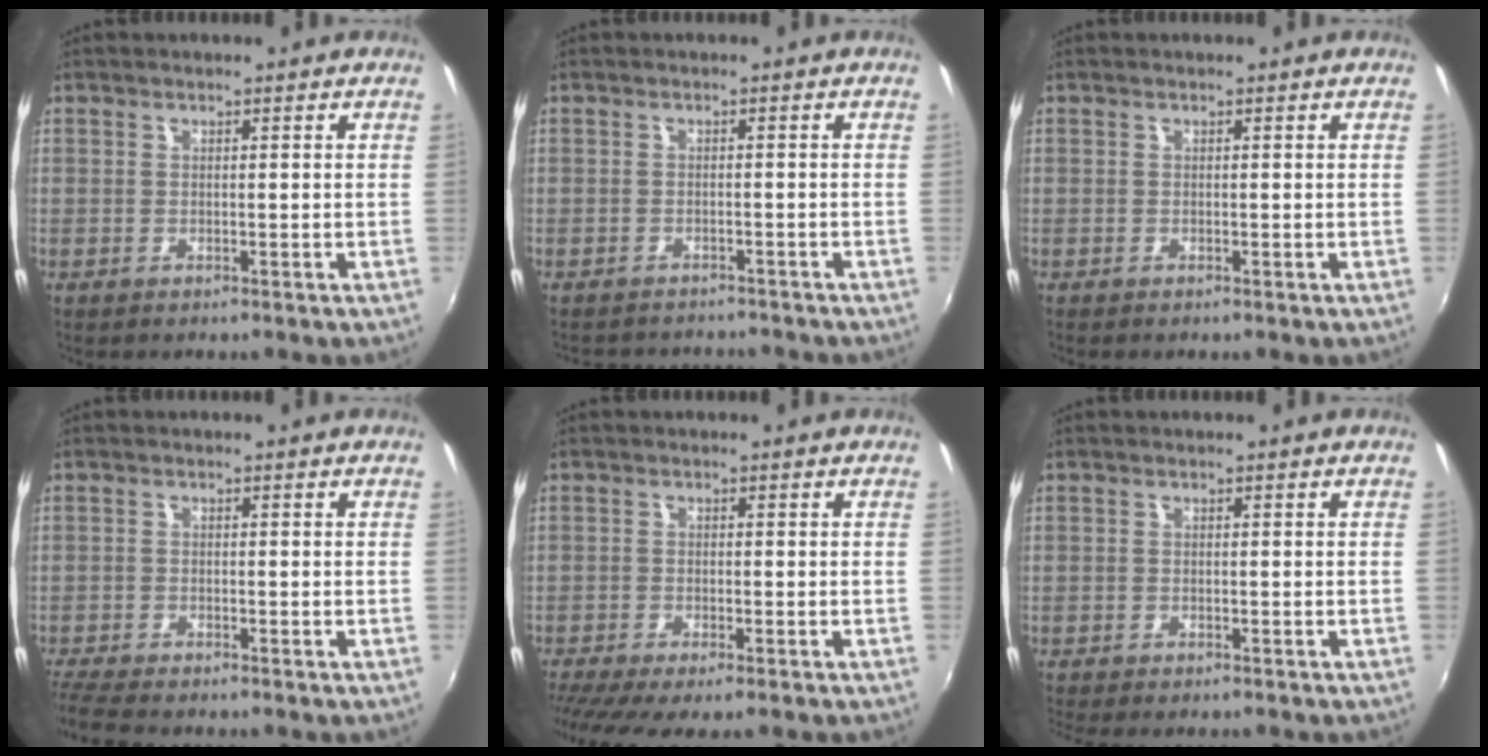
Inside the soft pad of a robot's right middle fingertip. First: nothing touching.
{"total": 6.8, "force": [-6.3, 1.7, 1.8], "torque": [-0.047, -0.012, -0.089]}
{"total": 0.0}
{"total": 6.0, "force": [-5.5, 0.6, 2.4], "torque": [-0.072, -0.029, -0.101]}
{"total": 7.1, "force": [-5.8, 0.3, 4.0], "torque": [-0.094, -0.034, -0.098]}
{"total": 3.5, "force": [-3.1, 0.6, 1.6], "torque": [-0.037, -0.018, -0.052]}